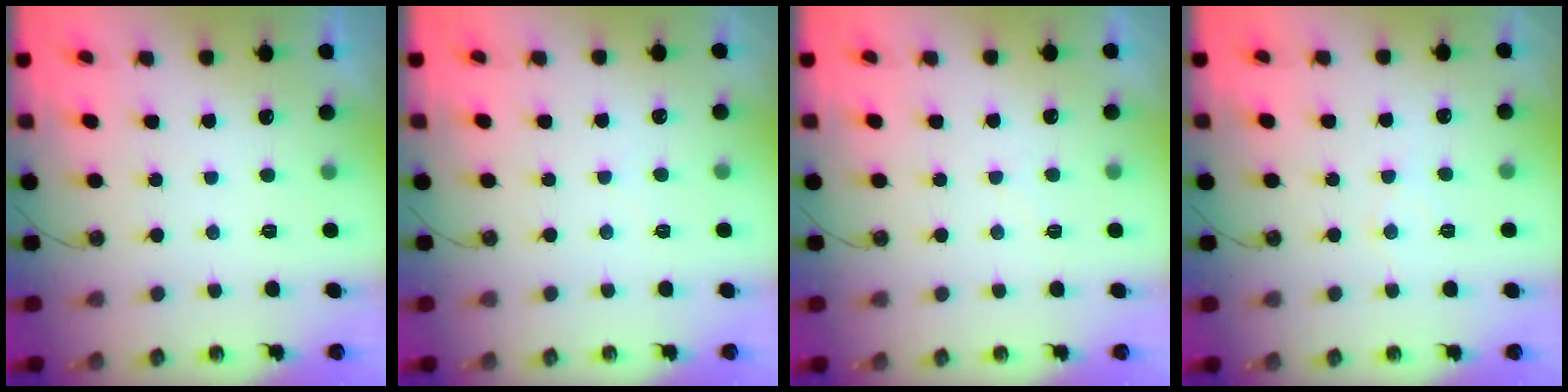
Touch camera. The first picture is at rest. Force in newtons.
{"total": 2.3, "press": 2.2, "slide": 0.4}
{"total": 4.5, "press": 4.4, "slide": 0.6}
{"total": 5.2, "press": 5.2, "slide": 0.3}